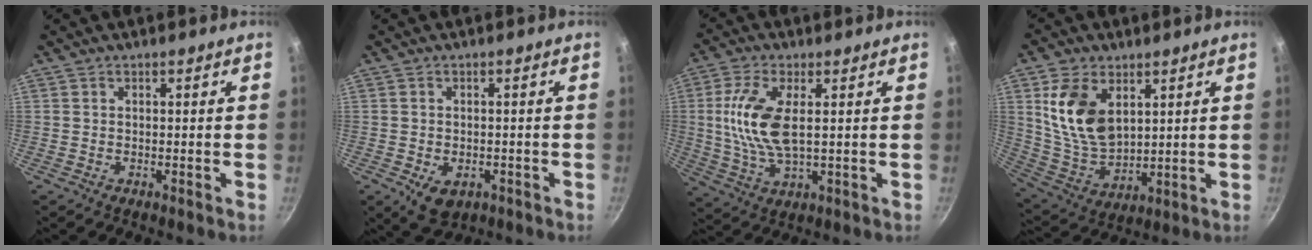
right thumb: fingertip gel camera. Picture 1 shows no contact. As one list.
[{"total": 5.5, "force": [-1.8, 3.8, 3.5], "torque": [-0.043, 0.000, -0.015]}, {"total": 11.5, "force": [1.7, 5.0, 10.2], "torque": [-0.215, -0.002, 0.034]}, {"total": 14.2, "force": [4.8, 8.9, 9.9], "torque": [-0.170, -0.032, 0.106]}]